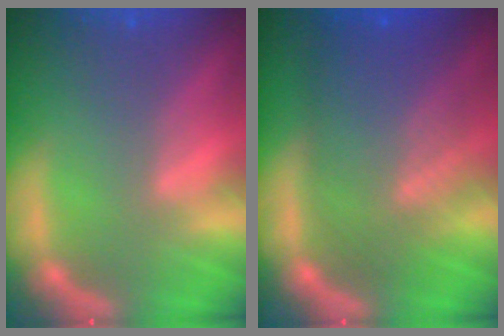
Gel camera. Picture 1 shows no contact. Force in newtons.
{"total": 9.1}